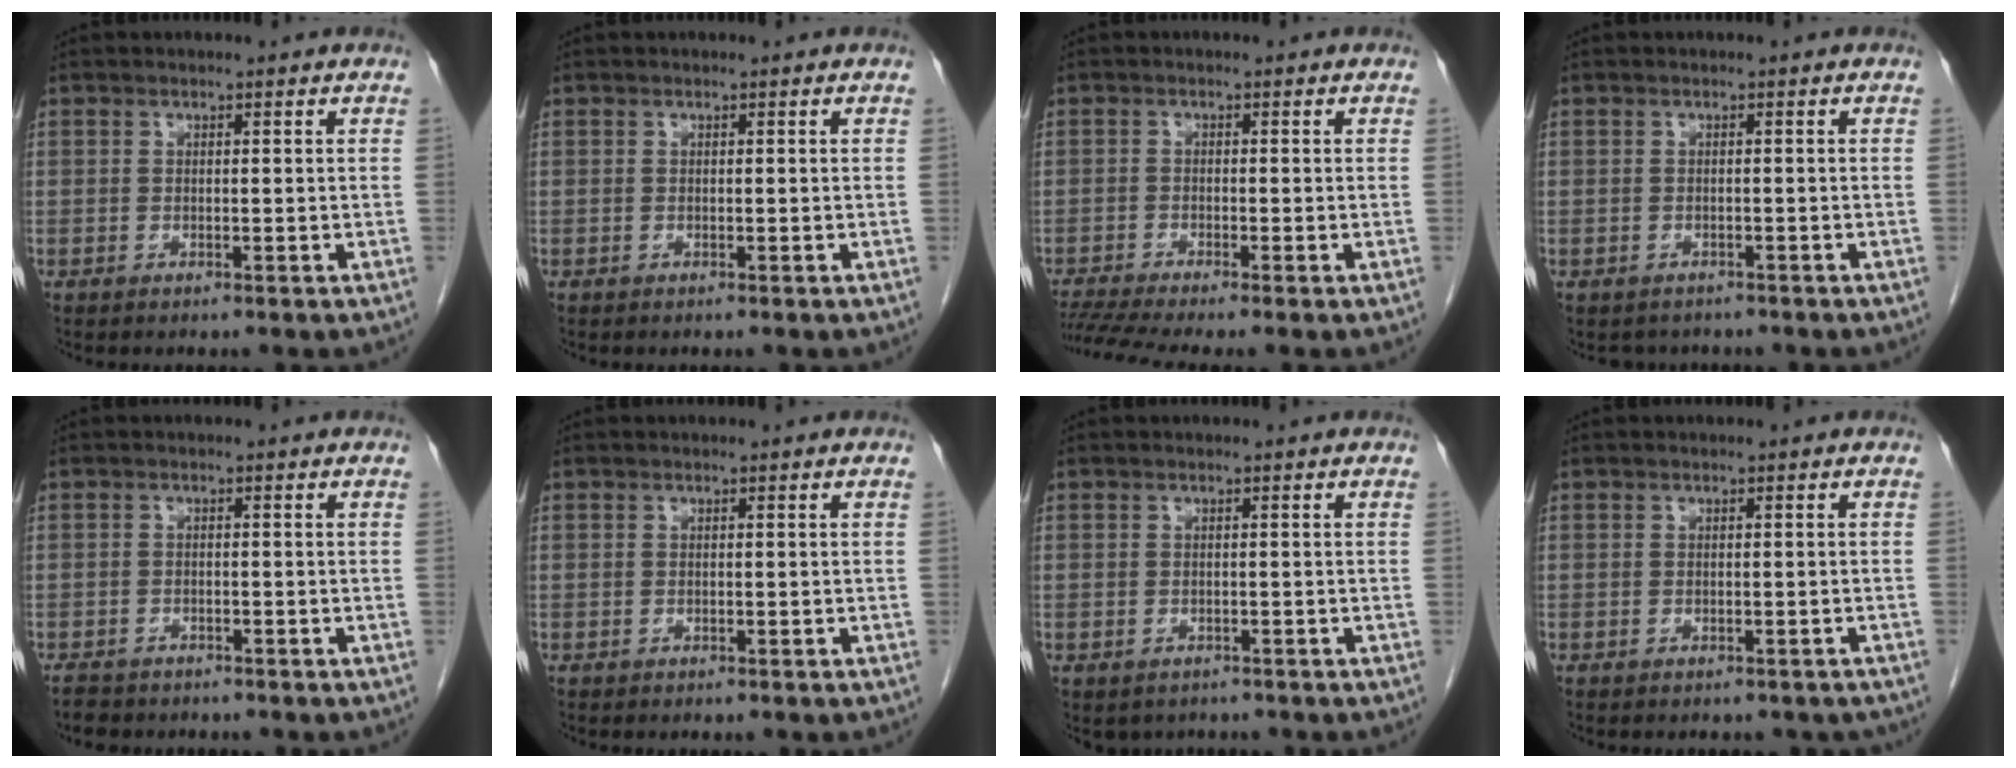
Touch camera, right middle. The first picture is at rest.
{"total": 0.0}
{"total": 5.9, "force": [-4.9, -0.9, 3.1], "torque": [-0.060, -0.015, -0.085]}
{"total": 2.5, "force": [-2.1, 1.2, -0.1], "torque": [-0.008, 0.000, -0.031]}
{"total": 3.7, "force": [-3.2, 1.6, 1.0], "torque": [-0.020, -0.003, -0.046]}
{"total": 0.0}
{"total": 2.9, "force": [-2.2, 1.8, 0.4], "torque": [-0.007, 0.001, -0.028]}
{"total": 4.3, "force": [-3.7, 2.0, 1.2], "torque": [-0.011, 0.005, -0.035]}